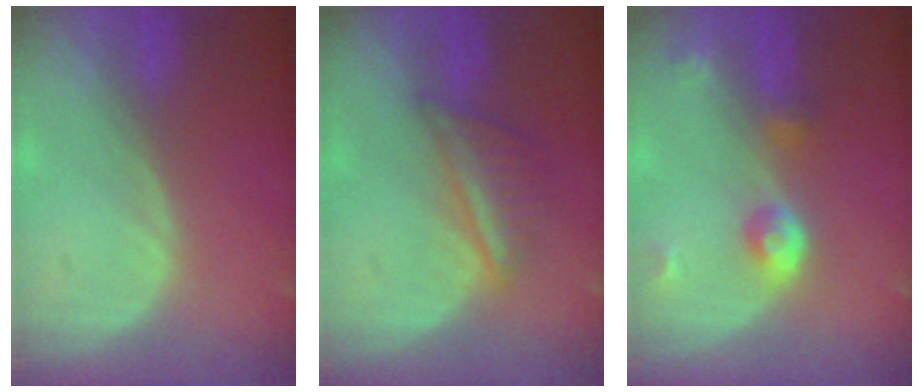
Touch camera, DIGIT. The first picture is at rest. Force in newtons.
{"total": 5.3, "press": 5.2, "slide": 1.1}
{"total": 4.8, "press": 4.3, "slide": 2.1}